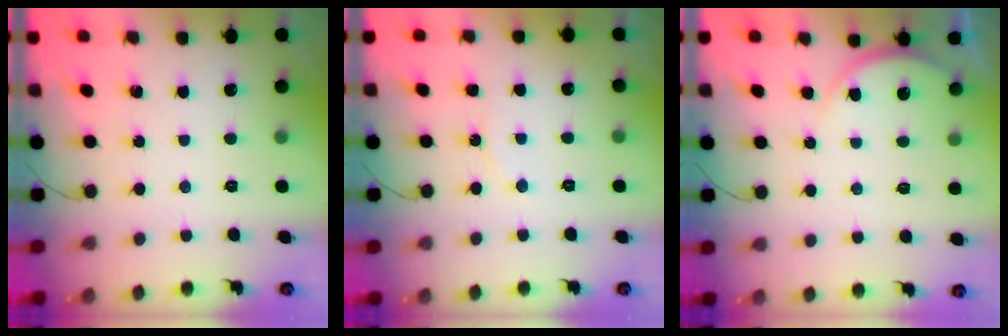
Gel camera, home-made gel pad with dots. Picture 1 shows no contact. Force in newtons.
{"total": 4.5, "press": 4.5, "slide": 0.5}
{"total": 4.8, "press": 4.7, "slide": 0.6}